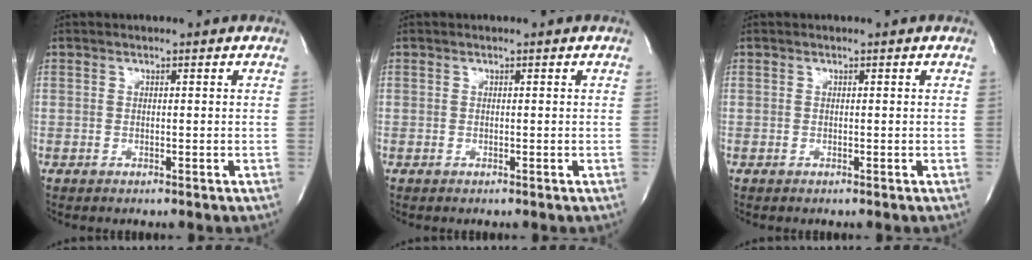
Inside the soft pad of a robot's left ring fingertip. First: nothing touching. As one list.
[{"total": 0.0}, {"total": 0.0}]